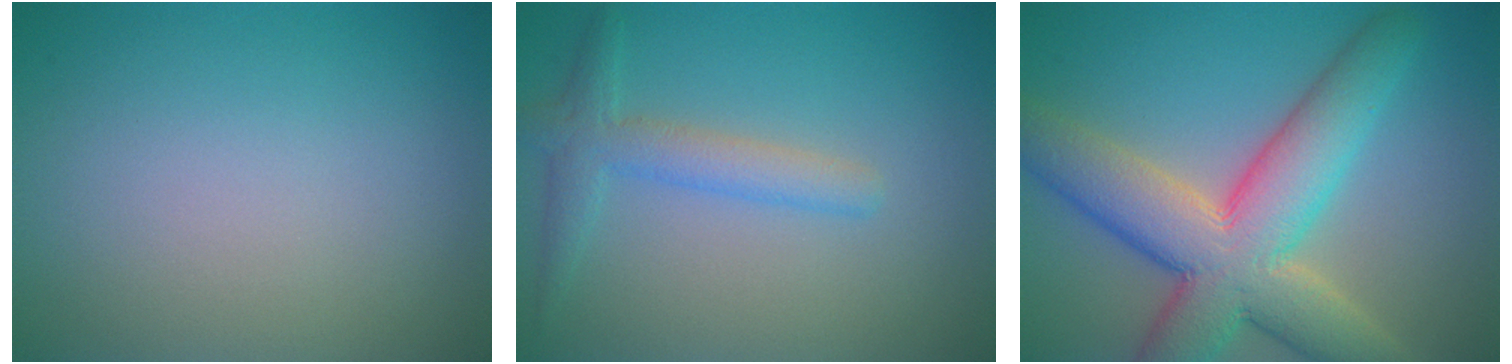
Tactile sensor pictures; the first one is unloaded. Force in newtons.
{"total": 2.8, "press": 2.8, "slide": 0.1}
{"total": 10.5, "press": 10.4, "slide": 0.8}